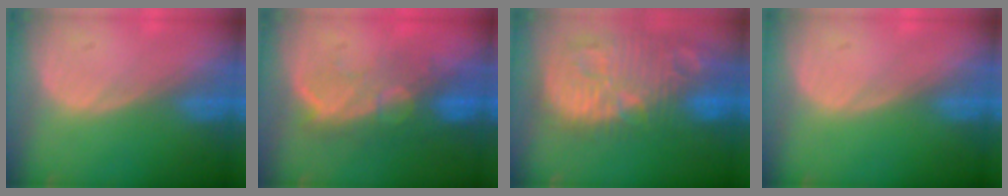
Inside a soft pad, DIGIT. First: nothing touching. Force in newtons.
{"total": 9.7, "press": 8.4, "slide": 5.0}
{"total": 14.5, "press": 12.5, "slide": 7.3}
{"total": 0.0}